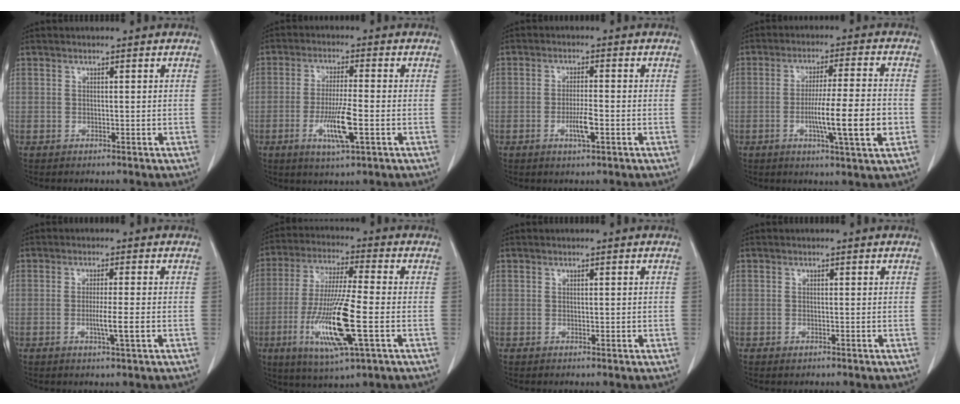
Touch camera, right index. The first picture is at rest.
{"total": 7.7, "force": [-2.4, 0.6, 7.3], "torque": [-0.138, -0.013, -0.044]}
{"total": 3.9, "force": [-1.3, 0.5, 3.6], "torque": [-0.067, -0.003, -0.023]}
{"total": 11.4, "force": [-2.7, 0.0, 11.0], "torque": [-0.181, -0.007, -0.048]}
{"total": 3.7, "force": [-0.9, -0.3, 3.6], "torque": [-0.064, -0.007, -0.015]}
{"total": 15.5, "force": [-4.2, 1.3, 14.8], "torque": [-0.300, -0.023, -0.076]}
{"total": 0.6, "force": [0.0, 0.3, 0.6], "torque": [-0.009, -0.001, 0.003]}
{"total": 0.7, "force": [-0.4, 0.4, 0.4], "torque": [-0.010, -0.001, -0.004]}